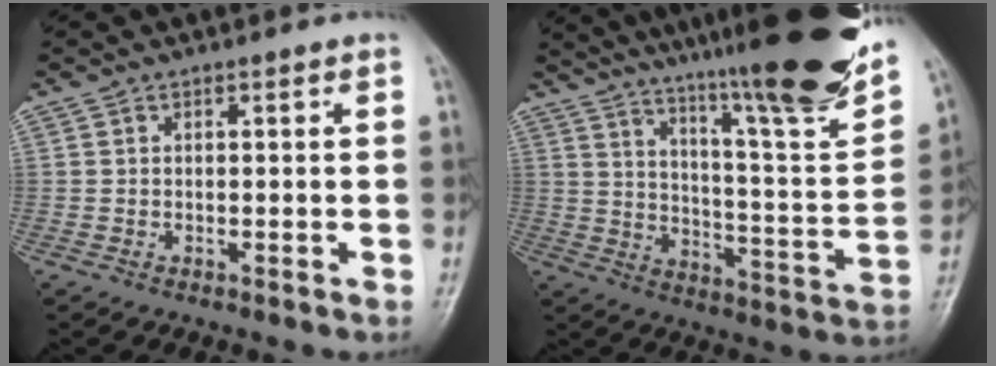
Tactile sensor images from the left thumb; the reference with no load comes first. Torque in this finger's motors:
{"motor_torque": [1.44, 0.00, 1.30, -1.46, 0.09]}